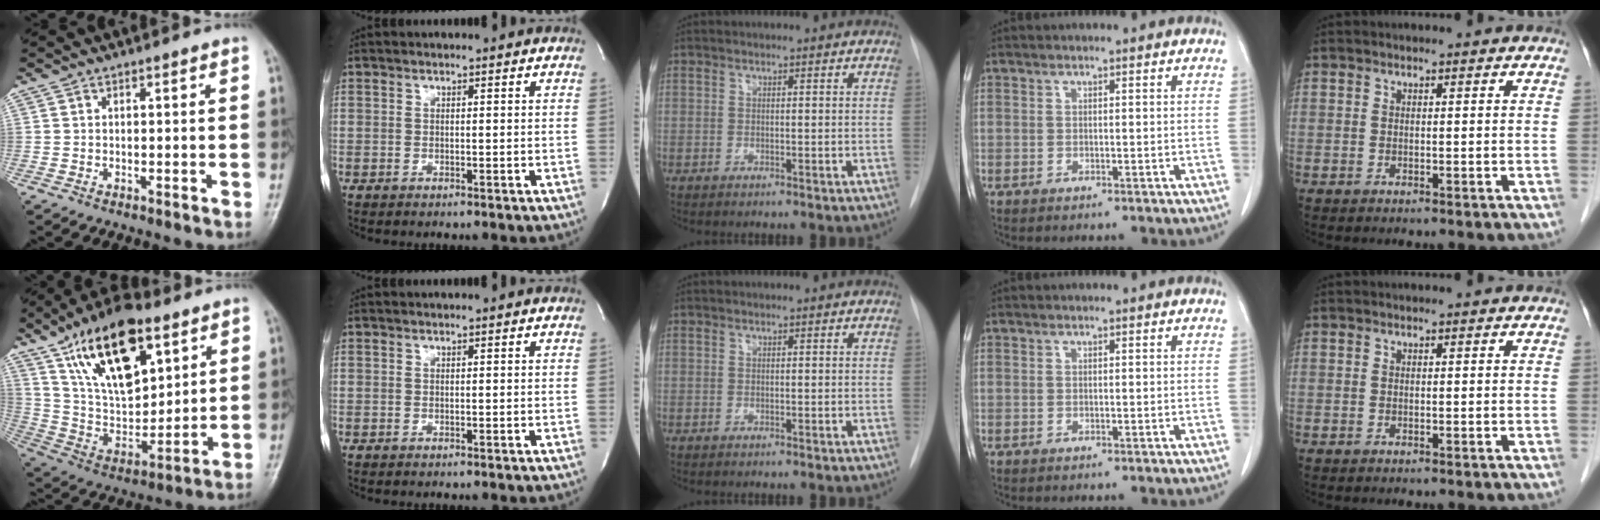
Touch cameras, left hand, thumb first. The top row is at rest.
{"thumb": {"total": 22.2, "force": [11.7, 10.8, 15.5], "torque": [-0.231, -0.045, 0.217]}}